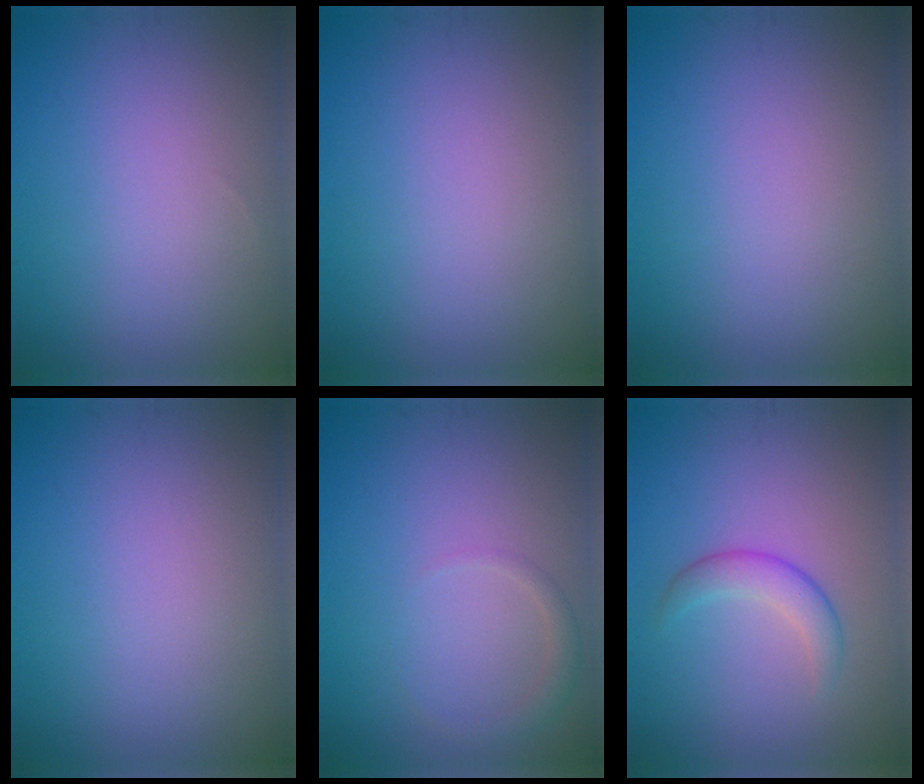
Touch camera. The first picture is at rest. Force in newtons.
{"total": 0.0}
{"total": 0.0}
{"total": 0.0}
{"total": 1.3, "press": 1.3, "slide": 0.1}
{"total": 2.3, "press": 2.3, "slide": 0.0}